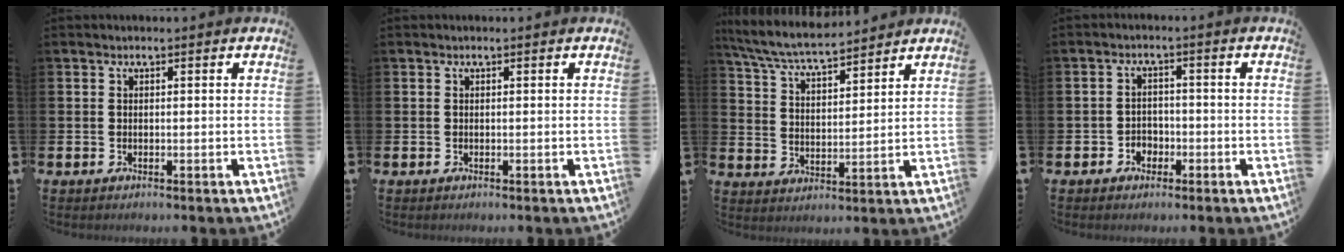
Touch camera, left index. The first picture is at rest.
{"total": 0.0}
{"total": 6.7, "force": [6.3, 0.7, 2.0], "torque": [-0.071, -0.032, 0.113]}
{"total": 2.3, "force": [-1.5, 1.8, 0.5], "torque": [-0.018, 0.008, -0.033]}